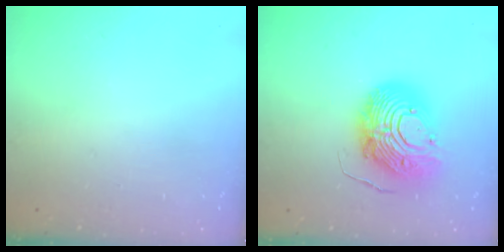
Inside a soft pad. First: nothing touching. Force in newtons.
{"total": 16.1, "press": 16.0, "slide": 1.4}